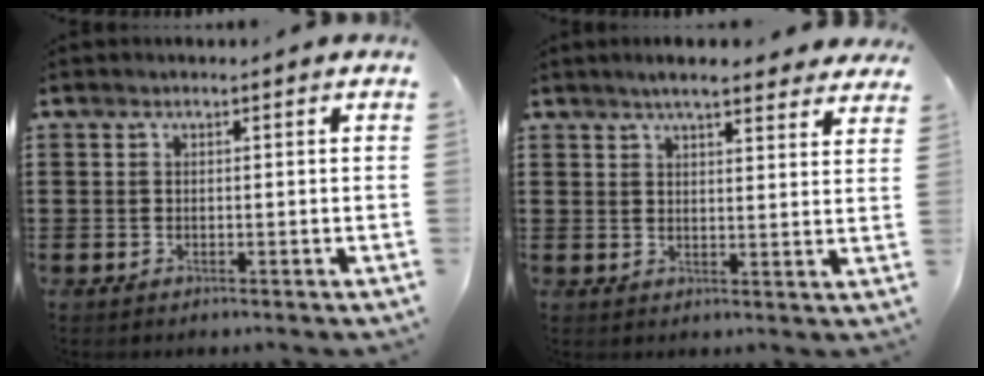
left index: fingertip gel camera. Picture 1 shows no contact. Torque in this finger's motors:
{"motor_torque": [2.14, 0.00, 0.10, 0.01]}